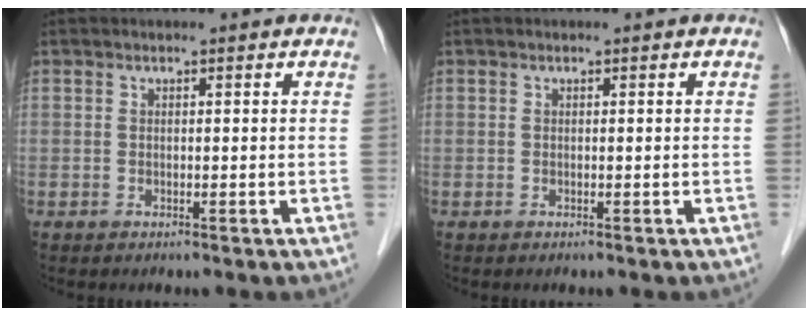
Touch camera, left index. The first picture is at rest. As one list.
[{"total": 0.0}]